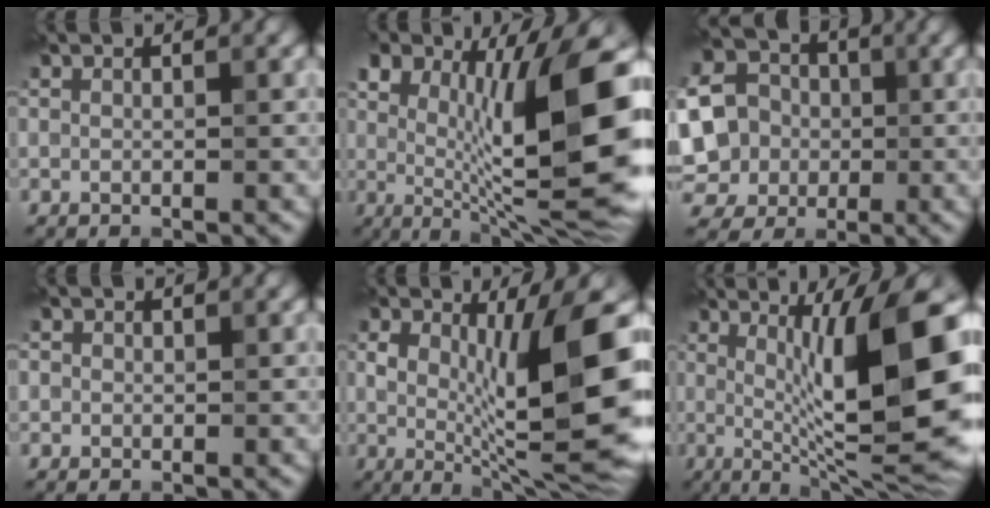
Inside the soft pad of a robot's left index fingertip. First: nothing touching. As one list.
[{"total": 13.2, "force": [2.1, 4.6, 12.2], "torque": [-0.177, -0.005, 0.028]}, {"total": 12.8, "force": [-0.6, 11.6, 5.4], "torque": [-0.172, 0.006, -0.031]}, {"total": 1.3, "force": [0.4, 1.2, 0.3], "torque": [-0.001, 0.003, -0.006]}, {"total": 10.9, "force": [1.0, 3.2, 10.4], "torque": [-0.153, -0.010, 0.018]}, {"total": 11.9, "force": [1.1, 2.3, 11.6], "torque": [-0.165, -0.001, 0.024]}]